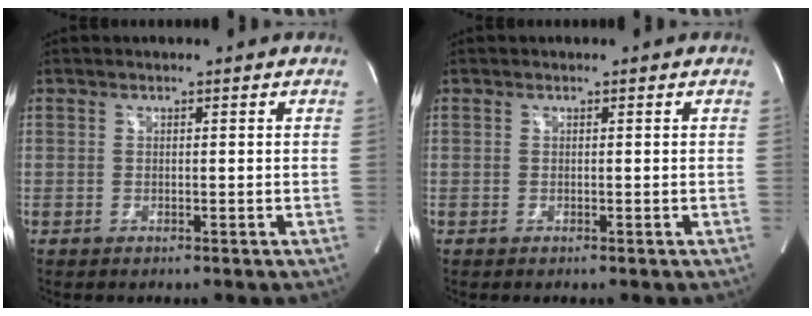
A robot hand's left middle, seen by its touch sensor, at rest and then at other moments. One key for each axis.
{"total": 0.0}